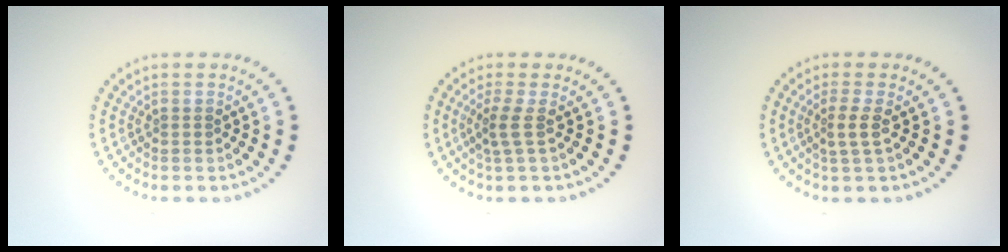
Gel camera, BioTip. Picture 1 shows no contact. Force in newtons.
{"total": 1.9, "press": 1.3, "slide": 1.4}
{"total": 1.7, "press": 1.3, "slide": 1.1}